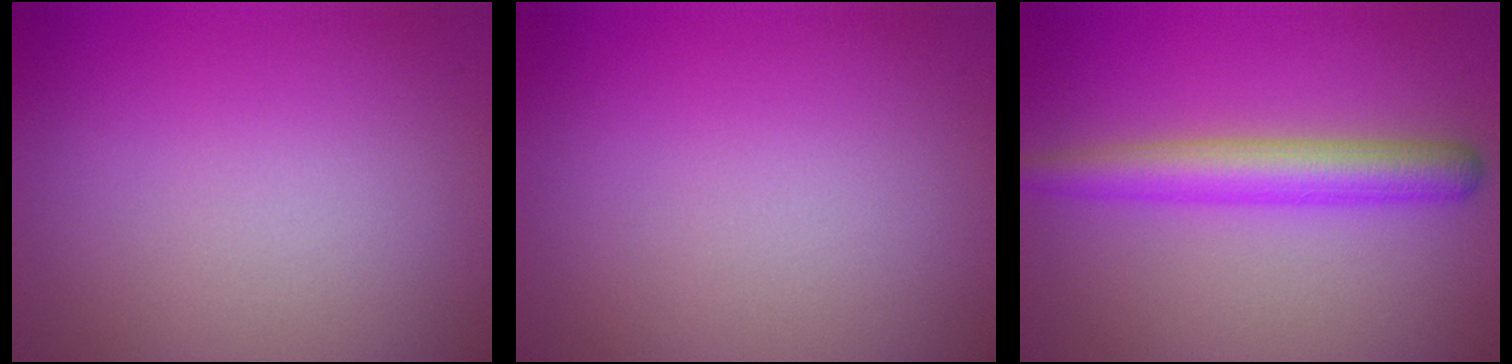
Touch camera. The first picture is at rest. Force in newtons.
{"total": 0.0}
{"total": 4.3, "press": 4.3, "slide": 0.1}